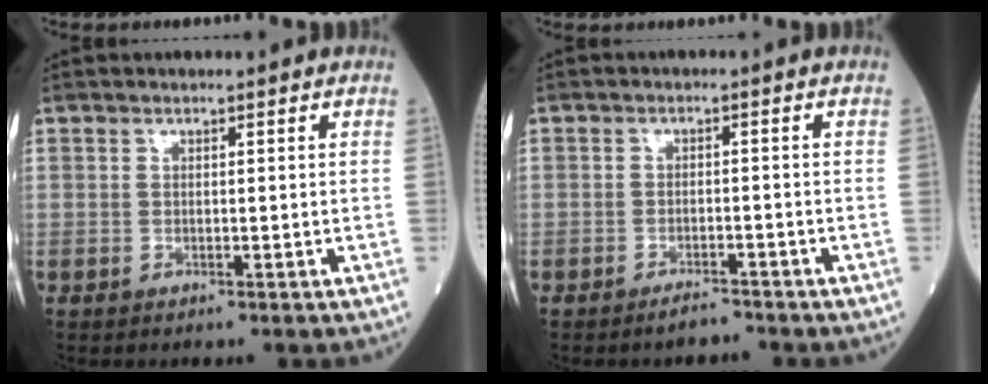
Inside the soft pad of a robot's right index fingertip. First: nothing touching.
{"total": 2.8, "force": [-2.5, 1.0, 0.8], "torque": [-0.020, -0.001, -0.039]}